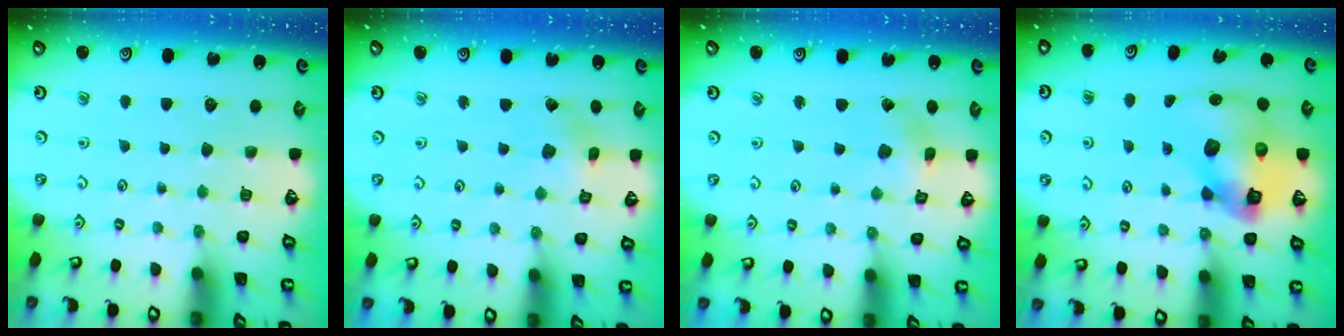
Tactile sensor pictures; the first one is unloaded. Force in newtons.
{"total": 2.3, "press": 2.3, "slide": 0.4}
{"total": 2.2, "press": 2.2, "slide": 0.3}
{"total": 14.9, "press": 14.7, "slide": 1.9}